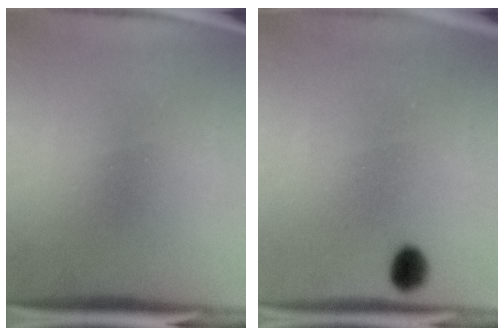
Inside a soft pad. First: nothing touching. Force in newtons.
{"total": 1.7}